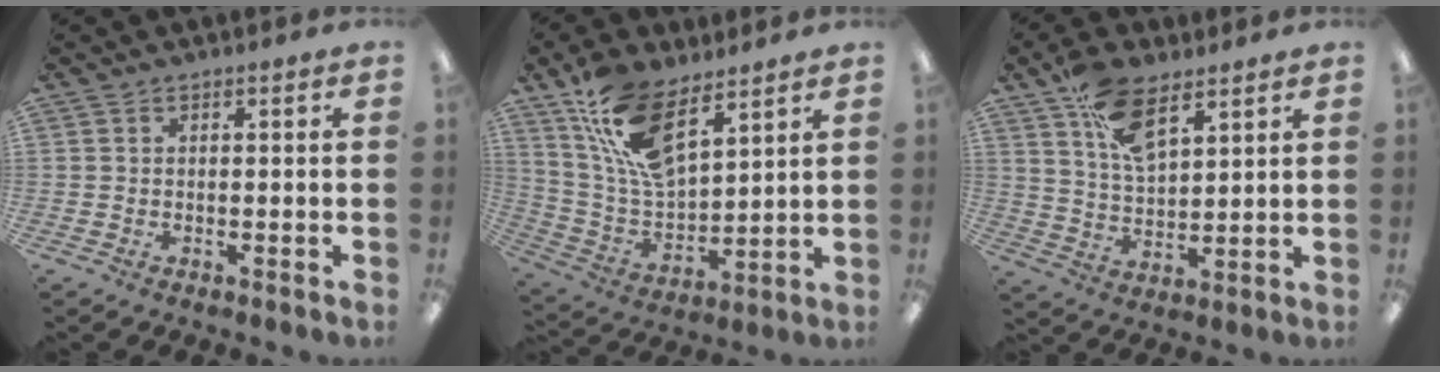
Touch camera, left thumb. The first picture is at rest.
{"total": 16.0, "force": [9.4, 7.5, 10.6], "torque": [-0.227, -0.034, 0.175]}
{"total": 12.2, "force": [7.7, 6.0, 7.4], "torque": [-0.128, -0.029, 0.140]}